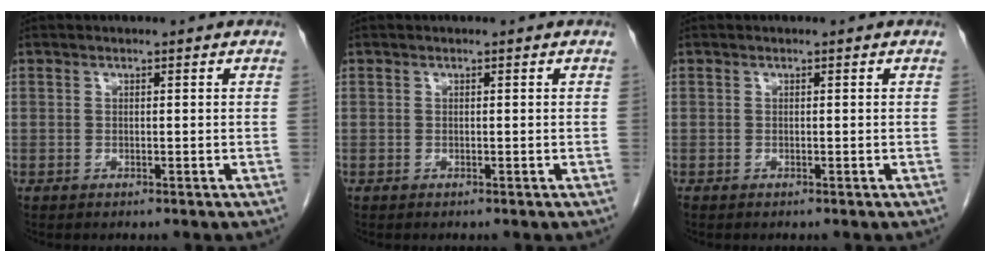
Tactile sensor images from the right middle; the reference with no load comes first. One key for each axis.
{"total": 0.0}
{"total": 0.0}